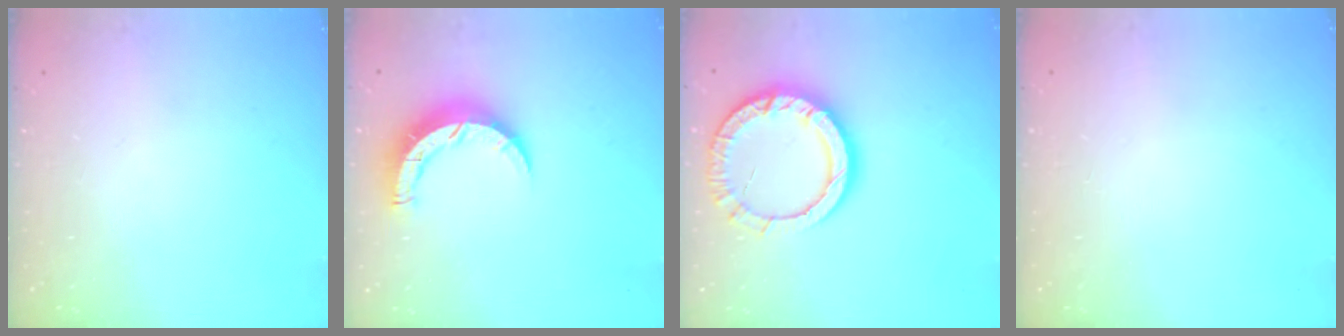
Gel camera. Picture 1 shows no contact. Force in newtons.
{"total": 7.9, "press": 7.9, "slide": 0.5}
{"total": 14.2, "press": 14.1, "slide": 1.4}
{"total": 2.6, "press": 2.6, "slide": 0.2}